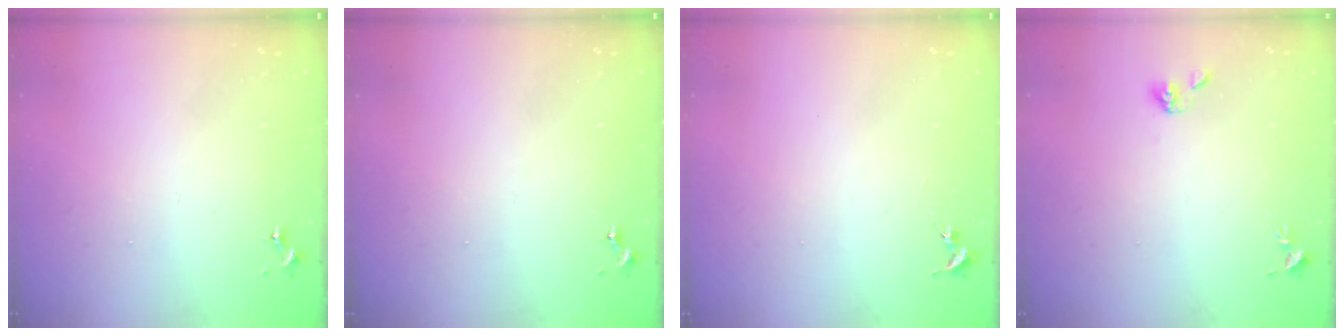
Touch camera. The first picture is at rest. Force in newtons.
{"total": 0.0}
{"total": 0.0}
{"total": 5.2, "press": 4.8, "slide": 1.8}